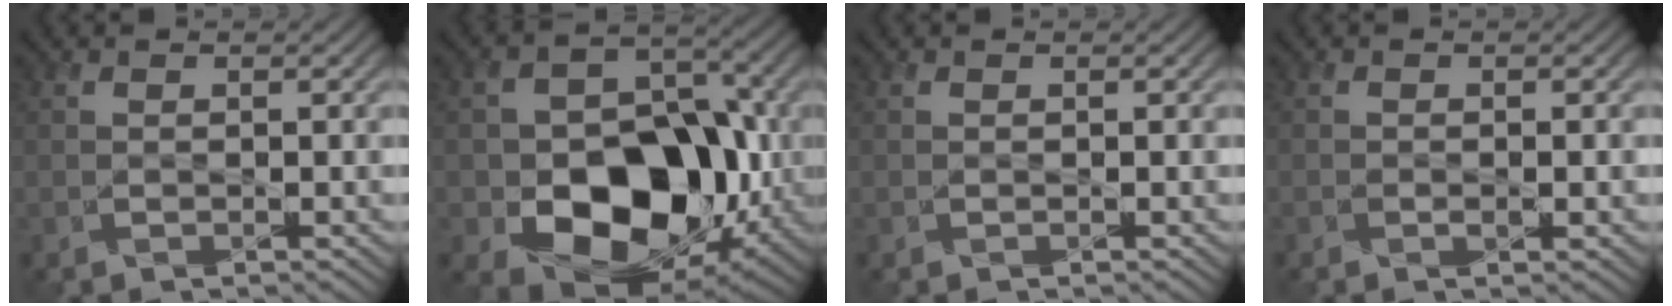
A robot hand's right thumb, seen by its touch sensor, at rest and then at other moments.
{"total": 14.2, "force": [-3.9, 10.2, 9.0], "torque": [-0.123, -0.021, -0.075]}
{"total": 0.0}
{"total": 1.1, "force": [-0.5, 0.5, 0.8], "torque": [-0.008, -0.002, -0.009]}